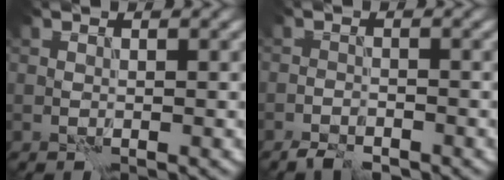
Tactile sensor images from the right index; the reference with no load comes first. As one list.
[{"total": 1.9, "force": [-1.9, 0.4, 0.4], "torque": [-0.003, 0.001, -0.035]}]